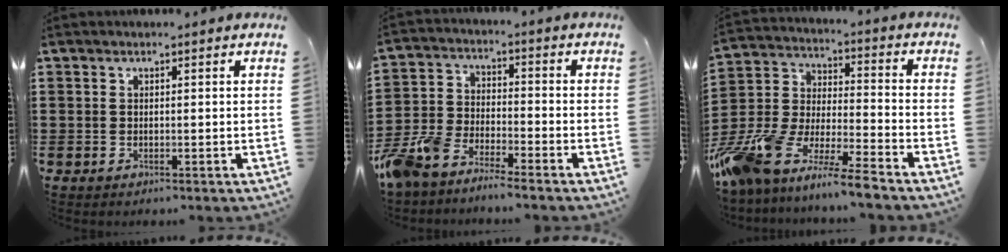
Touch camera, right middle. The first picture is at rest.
{"total": 7.1, "force": [-6.9, 0.8, 1.6], "torque": [-0.062, -0.001, -0.143]}
{"total": 10.5, "force": [-9.9, 0.2, 3.5], "torque": [-0.089, 0.001, -0.204]}